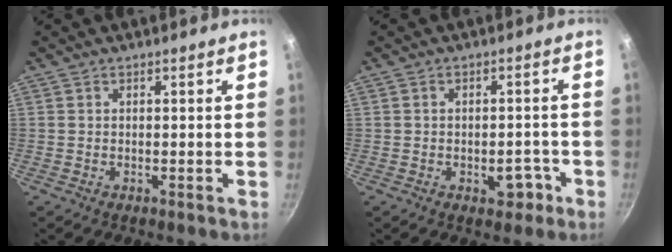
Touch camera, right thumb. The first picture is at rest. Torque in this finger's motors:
{"motor_torque": [-0.49, -0.27, -0.19, 0.09, 0.00]}